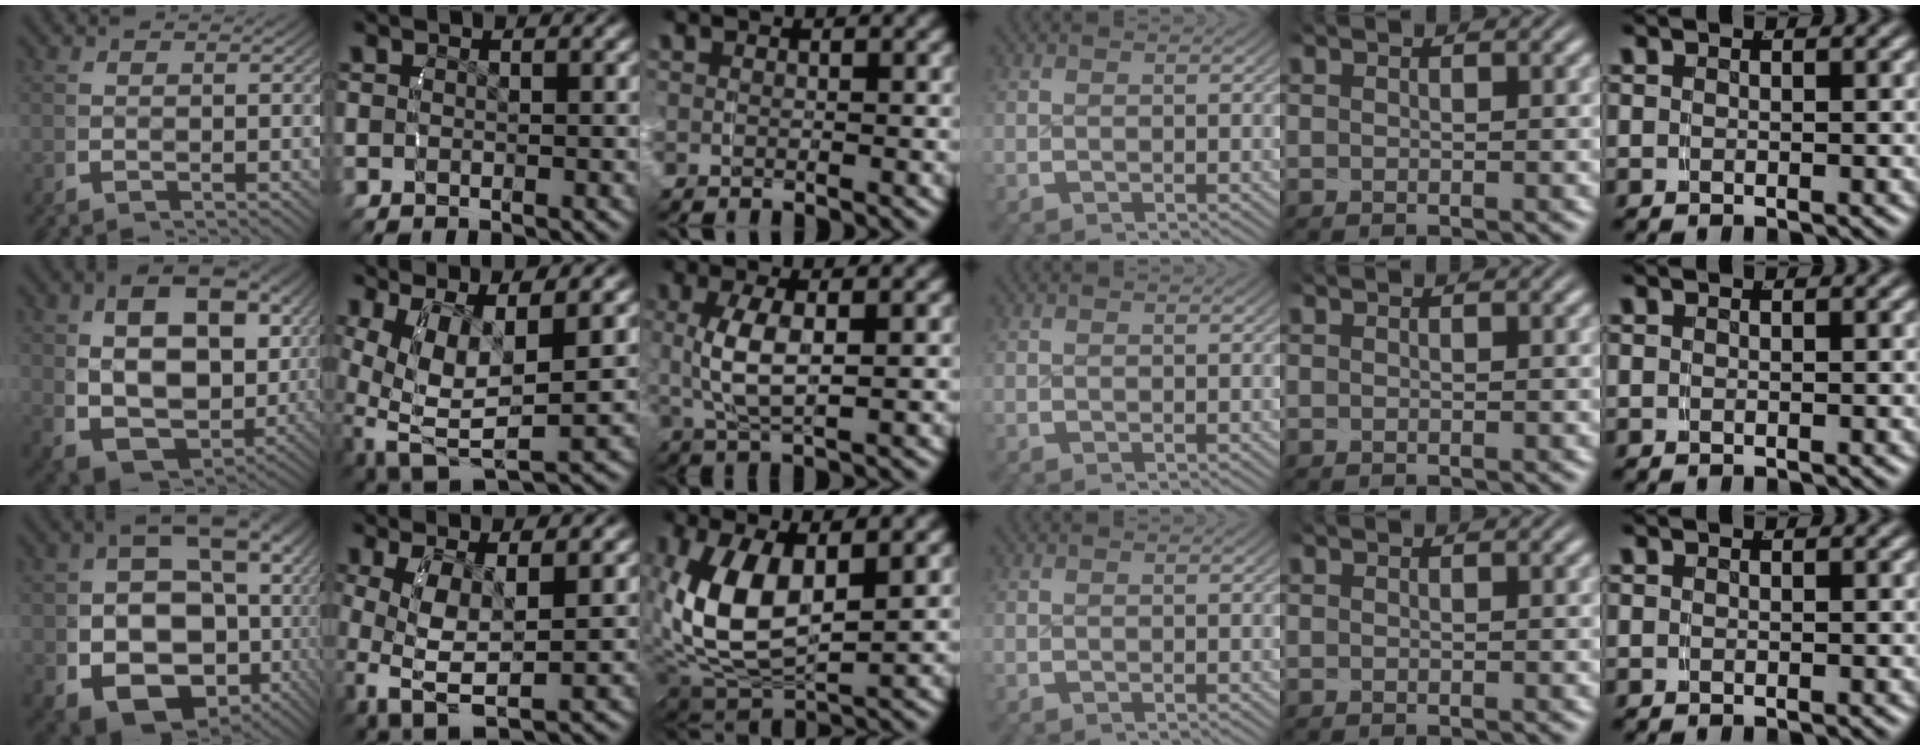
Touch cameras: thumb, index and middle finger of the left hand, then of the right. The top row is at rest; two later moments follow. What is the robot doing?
{"motion": "grasp_and_lifting", "object": "towel"}